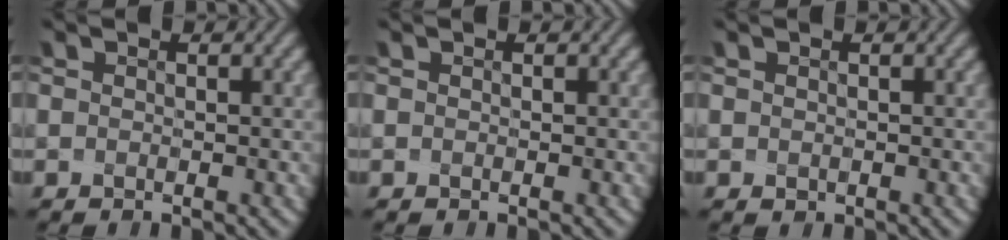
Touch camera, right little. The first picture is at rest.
{"total": 0.0}
{"total": 0.7, "force": [0.1, 0.6, 0.4], "torque": [-0.002, -0.001, 0.002]}